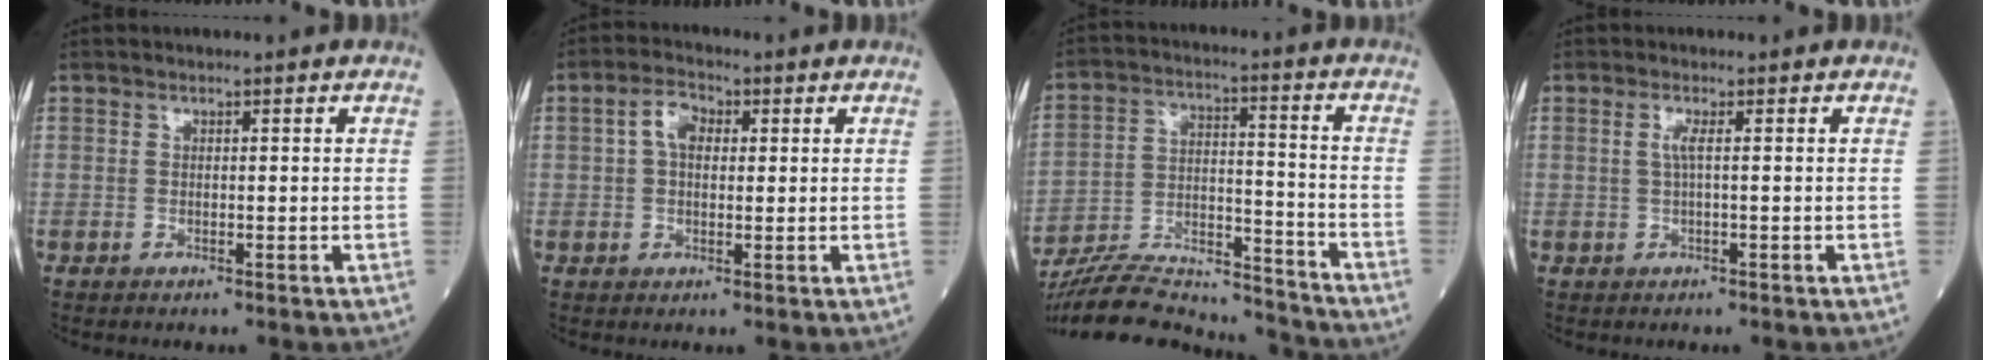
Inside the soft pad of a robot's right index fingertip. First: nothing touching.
{"total": 4.2, "force": [0.9, 2.5, 3.3], "torque": [-0.067, 0.016, 0.016]}
{"total": 19.7, "force": [-18.9, 2.8, 5.0], "torque": [-0.116, 0.010, -0.304]}
{"total": 1.5, "force": [0.2, -0.1, 1.5], "torque": [-0.037, 0.001, 0.001]}